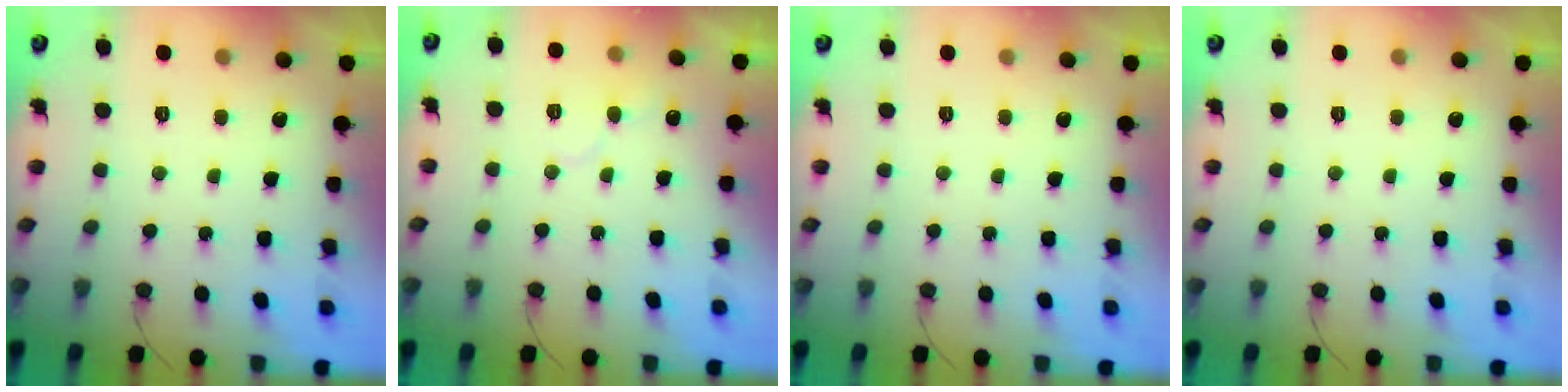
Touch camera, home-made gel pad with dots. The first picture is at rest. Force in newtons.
{"total": 5.3, "press": 5.3, "slide": 0.5}
{"total": 0.0}
{"total": 0.0}